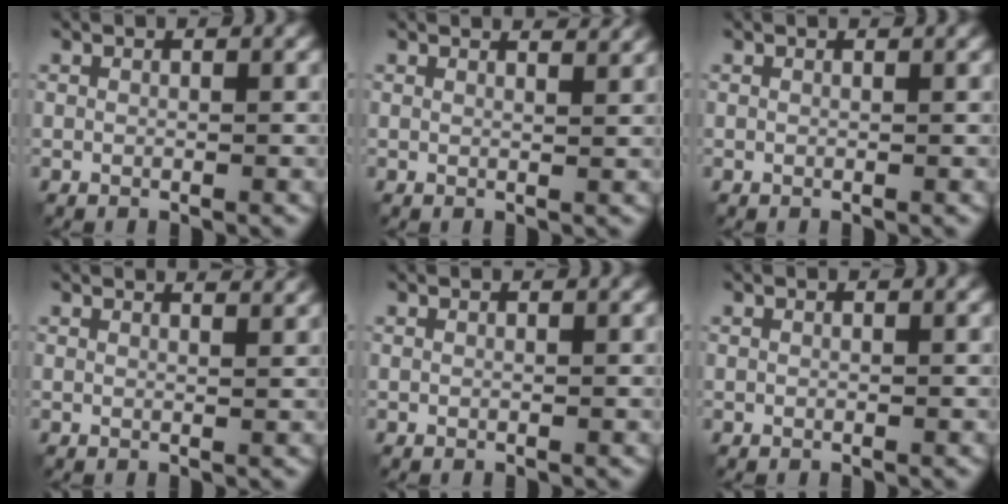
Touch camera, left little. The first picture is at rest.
{"total": 2.6, "force": [2.3, 0.6, 0.9], "torque": [-0.006, 0.008, 0.017]}
{"total": 0.6, "force": [0.5, 0.0, 0.1], "torque": [-0.001, 0.001, 0.007]}
{"total": 3.0, "force": [2.6, 0.9, 1.2], "torque": [-0.002, 0.013, 0.011]}
{"total": 0.0}
{"total": 0.0}